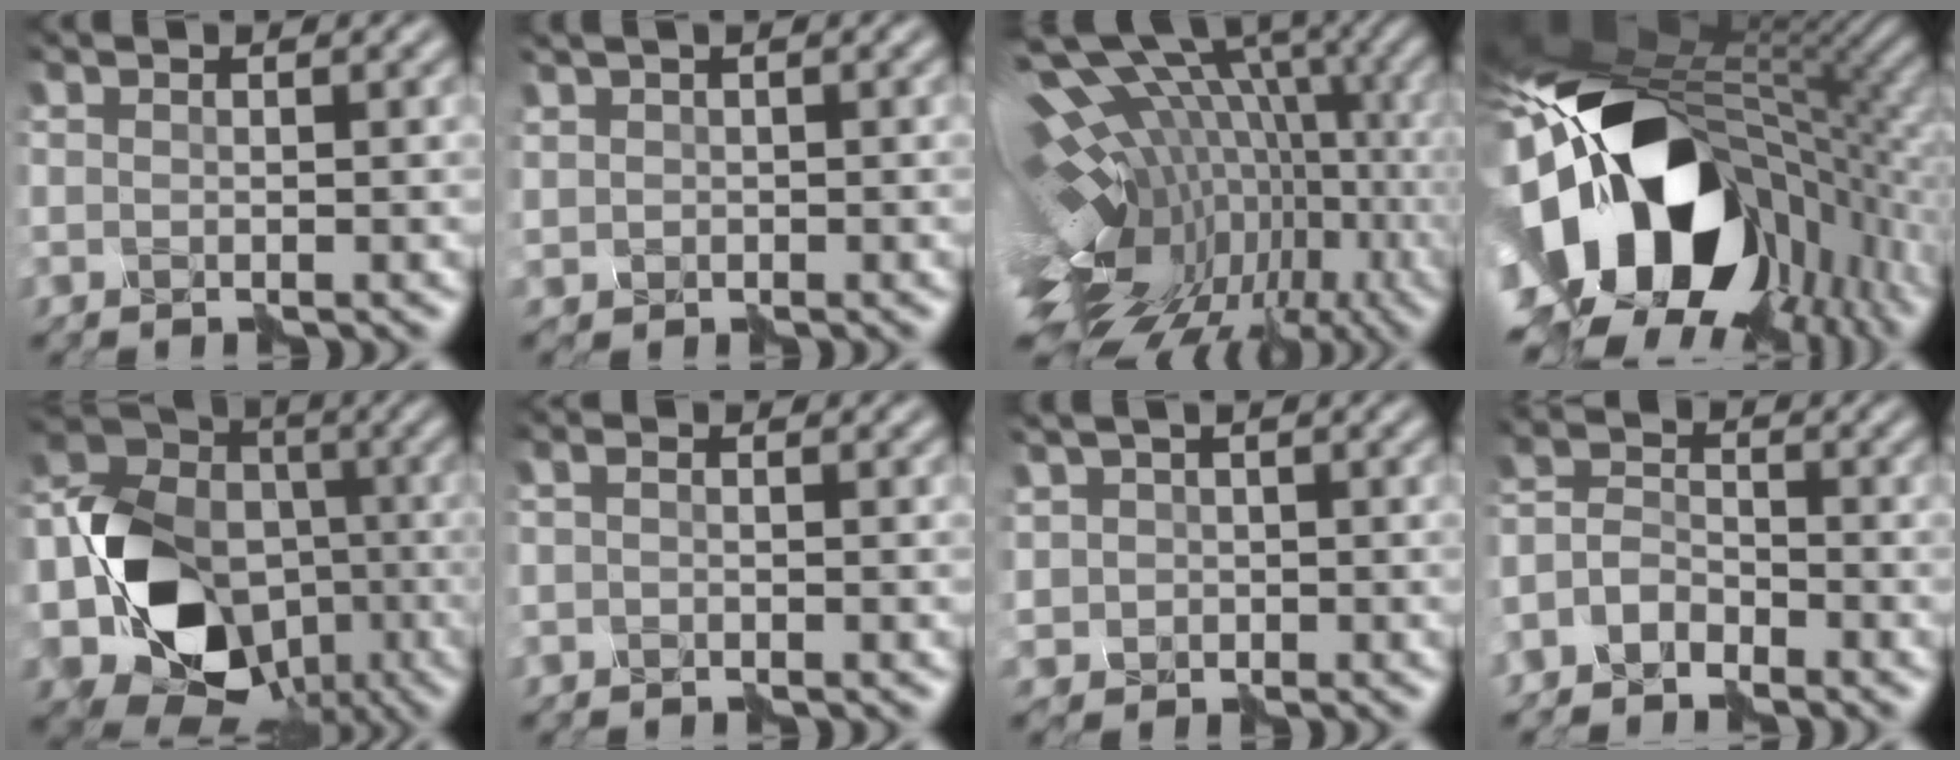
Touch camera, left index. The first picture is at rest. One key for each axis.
{"total": 0.7, "fx": 0.2, "fy": 0.3, "fz": -0.7, "tx": 0.012, "ty": 0.005, "tz": 0.011}
{"total": 16.5, "fx": -3.0, "fy": 9.7, "fz": 13.1, "tx": -0.200, "ty": 0.021, "tz": -0.017}
{"total": 19.5, "fx": -1.9, "fy": 13.6, "fz": 13.9, "tx": -0.277, "ty": -0.036, "tz": 0.002}
{"total": 12.5, "fx": -4.4, "fy": 10.1, "fz": 6.0, "tx": -0.122, "ty": -0.011, "tz": -0.074}
{"total": 0.6, "fx": -0.5, "fy": 0.0, "fz": 0.3, "tx": -0.015, "ty": 0.005, "tz": -0.008}
{"total": 1.4, "fx": -0.1, "fy": 1.2, "fz": -0.6, "tx": 0.014, "ty": 0.003, "tz": 0.009}
{"total": 2.6, "fx": -2.3, "fy": 1.1, "fz": 0.4, "tx": -0.017, "ty": 0.014, "tz": -0.052}